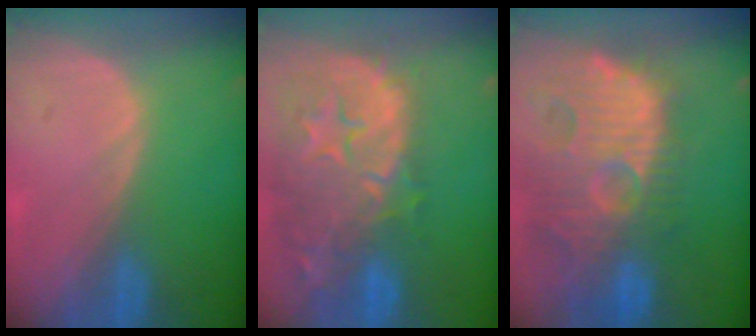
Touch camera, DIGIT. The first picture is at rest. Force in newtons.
{"total": 15.1, "press": 12.0, "slide": 9.1}
{"total": 14.4, "press": 12.6, "slide": 7.0}